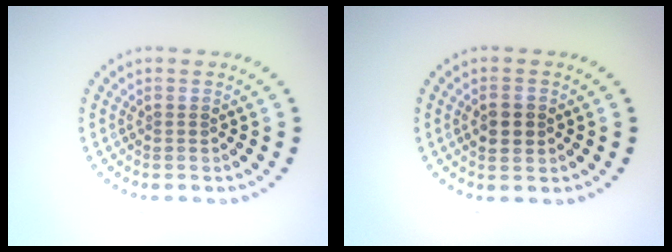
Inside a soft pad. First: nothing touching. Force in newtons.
{"total": 2.4, "press": 2.4, "slide": 0.1}